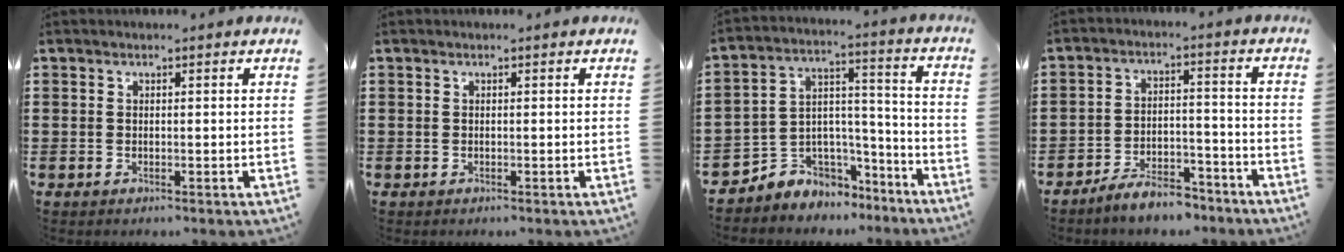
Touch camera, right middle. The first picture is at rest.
{"total": 0.0}
{"total": 5.0, "force": [-3.6, 3.3, -0.8], "torque": [0.002, 0.004, -0.070]}
{"total": 5.9, "force": [-5.5, 1.1, 1.6], "torque": [-0.030, 0.009, -0.107]}